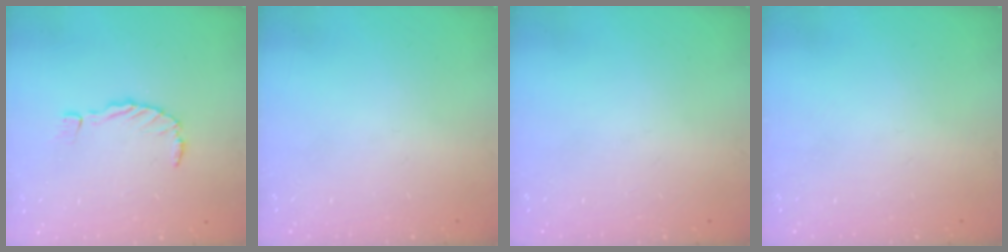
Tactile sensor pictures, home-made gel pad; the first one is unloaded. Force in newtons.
{"total": 0.0}
{"total": 0.0}
{"total": 0.0}